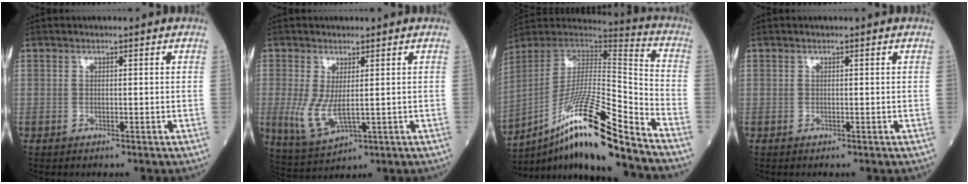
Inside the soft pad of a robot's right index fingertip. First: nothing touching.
{"total": 6.3, "force": [-0.2, 2.2, 5.9], "torque": [-0.131, -0.012, 0.007]}
{"total": 20.9, "force": [-14.4, 0.6, 15.2], "torque": [-0.288, -0.007, -0.262]}
{"total": 0.0}